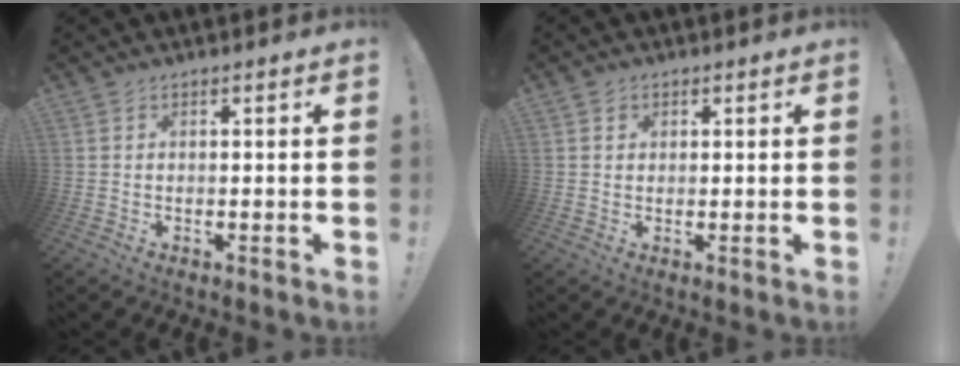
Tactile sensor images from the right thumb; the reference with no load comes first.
{"total": 1.4, "force": [0.6, 1.2, 0.3], "torque": [-0.001, 0.000, 0.011]}